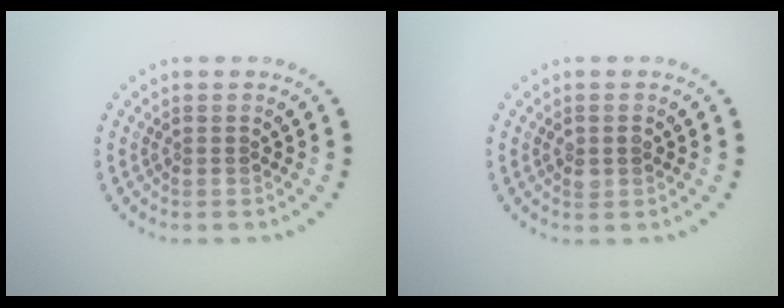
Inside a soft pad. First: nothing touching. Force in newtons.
{"total": 1.1, "press": 1.1, "slide": 0.0}